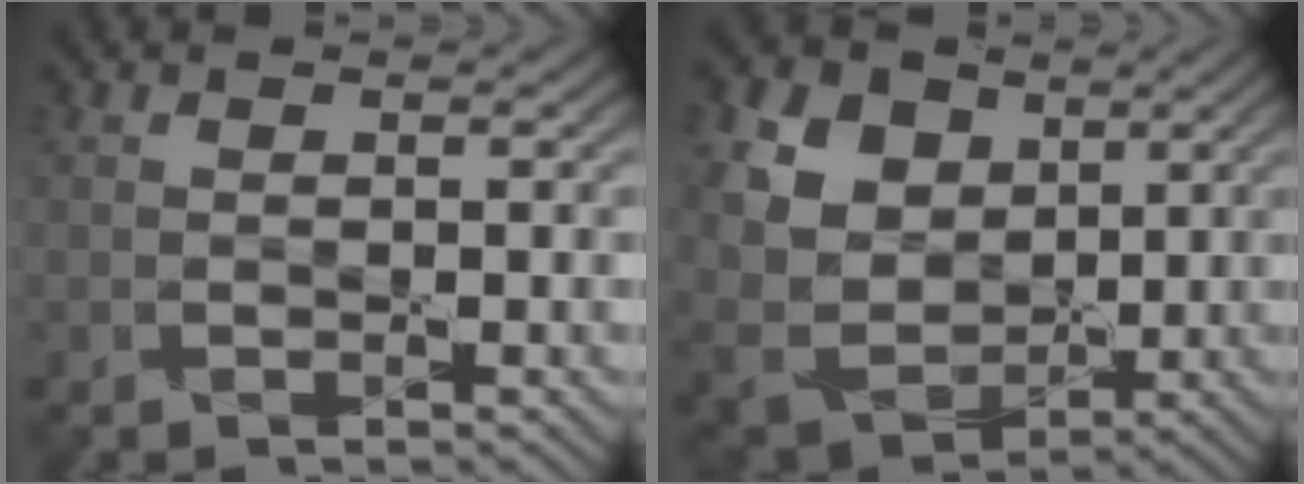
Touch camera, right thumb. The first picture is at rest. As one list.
[{"total": 13.3, "force": [5.1, 10.1, 7.0], "torque": [-0.199, 0.021, 0.104]}]